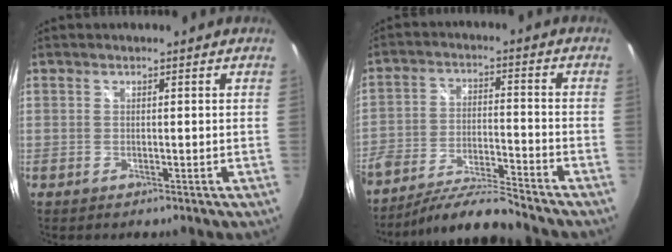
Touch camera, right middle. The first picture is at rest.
{"total": 11.0, "force": [-10.1, 0.4, 4.4], "torque": [-0.091, -0.015, -0.183]}